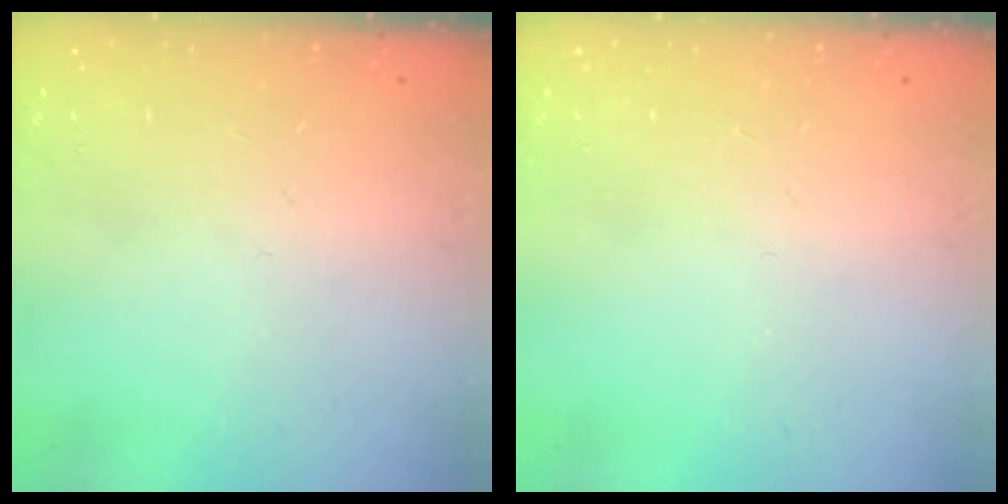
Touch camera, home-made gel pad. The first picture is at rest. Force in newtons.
{"total": 0.0}